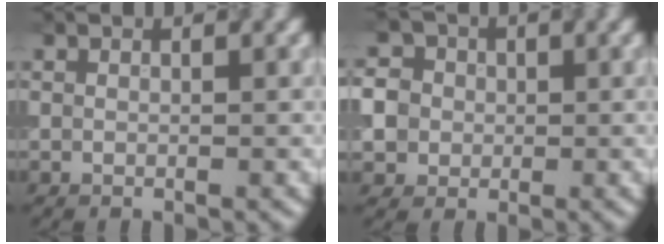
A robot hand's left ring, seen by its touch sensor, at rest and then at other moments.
{"total": 6.9, "force": [0.6, 6.4, 2.5], "torque": [-0.048, 0.033, -0.016]}